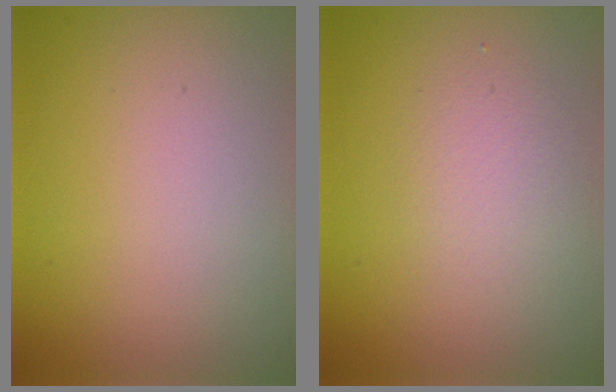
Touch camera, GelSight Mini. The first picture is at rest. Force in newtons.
{"total": 1.9, "press": 1.9, "slide": 0.0}